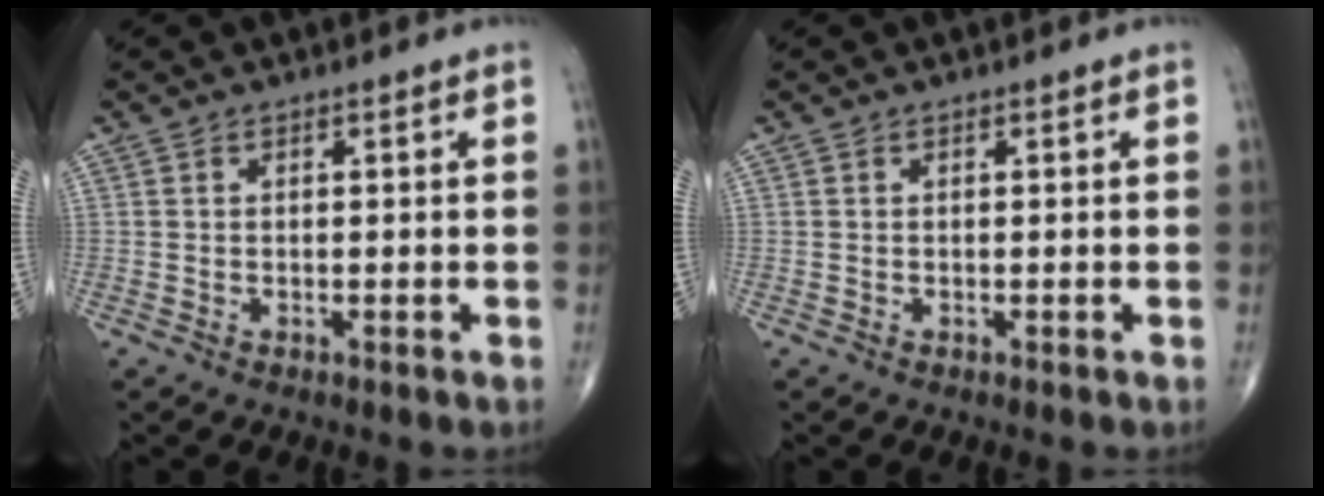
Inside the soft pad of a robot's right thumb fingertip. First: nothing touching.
{"total": 0.0}